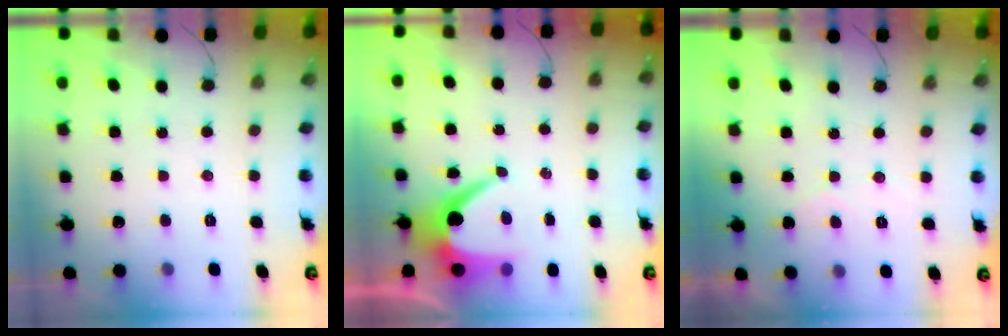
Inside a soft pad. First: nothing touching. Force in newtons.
{"total": 7.4, "press": 7.4, "slide": 0.6}
{"total": 2.2, "press": 2.2, "slide": 0.1}